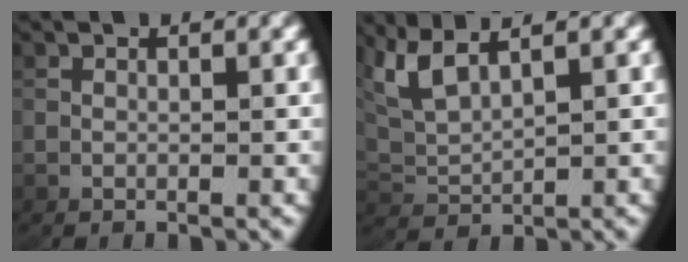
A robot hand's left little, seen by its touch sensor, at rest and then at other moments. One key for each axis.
{"total": 5.3, "fx": 2.6, "fy": 3.2, "fz": 3.3, "tx": -0.094, "ty": -0.003, "tz": 0.052}